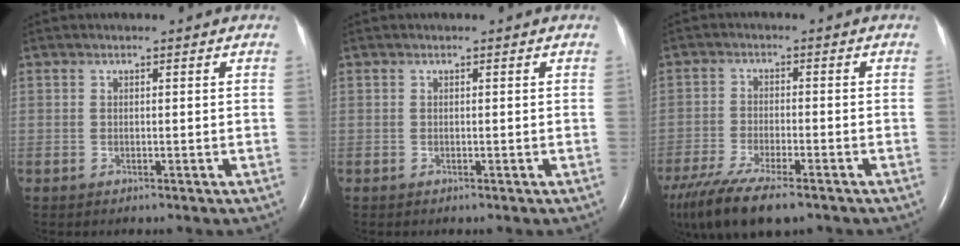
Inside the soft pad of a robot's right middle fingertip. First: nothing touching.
{"total": 0.0}
{"total": 14.4, "force": [-10.7, 3.5, 9.0], "torque": [-0.195, -0.035, -0.177]}